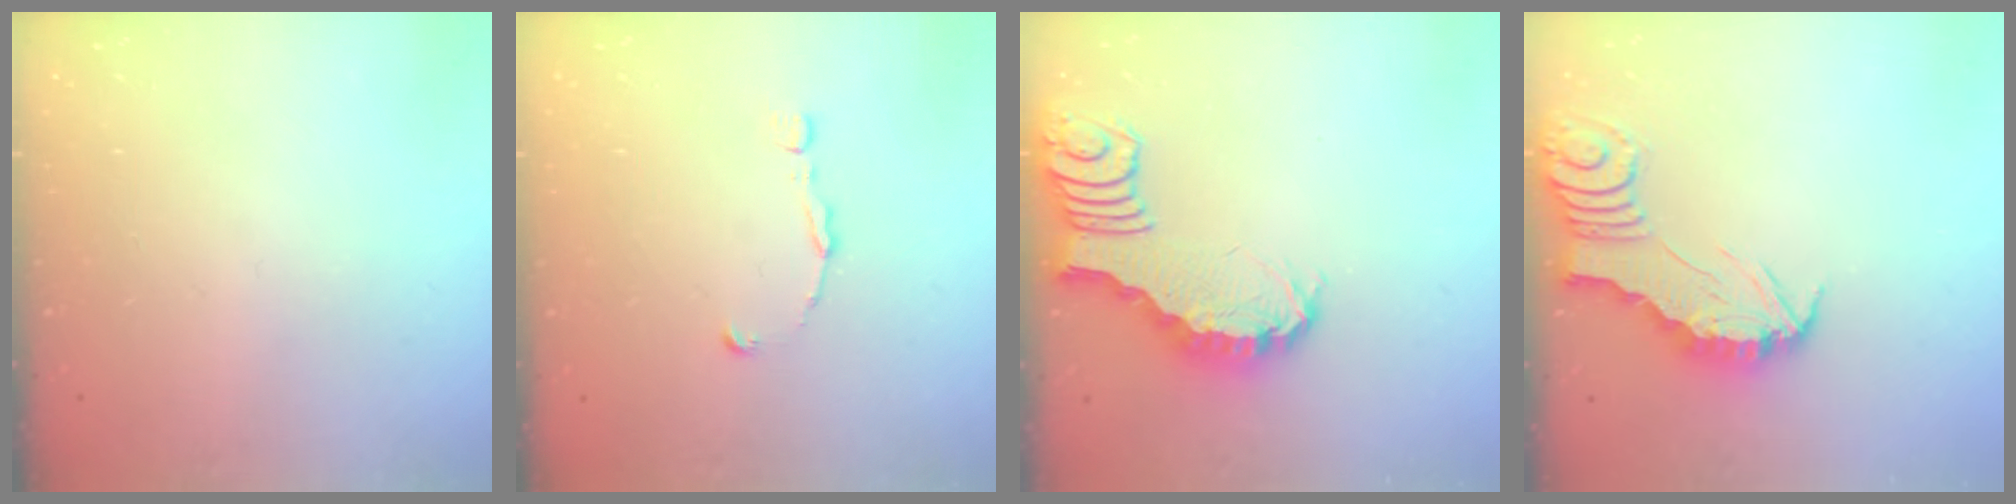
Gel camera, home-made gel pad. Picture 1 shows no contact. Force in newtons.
{"total": 1.2, "press": 1.2, "slide": 0.1}
{"total": 3.2, "press": 3.2, "slide": 0.2}
{"total": 2.4, "press": 2.4, "slide": 0.2}